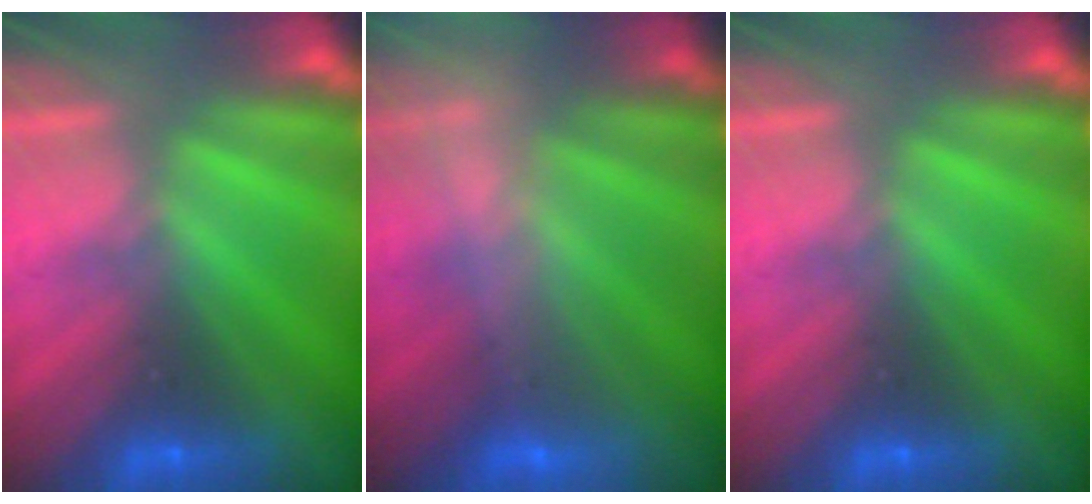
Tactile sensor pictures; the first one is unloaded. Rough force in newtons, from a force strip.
{"total": 2.4}
{"total": 0.0}